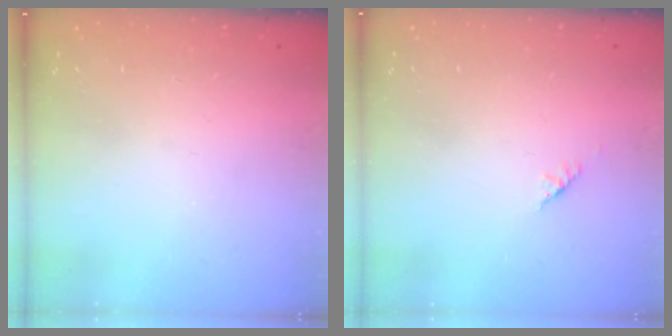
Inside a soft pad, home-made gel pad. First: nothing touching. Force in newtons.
{"total": 1.4, "press": 1.3, "slide": 0.5}